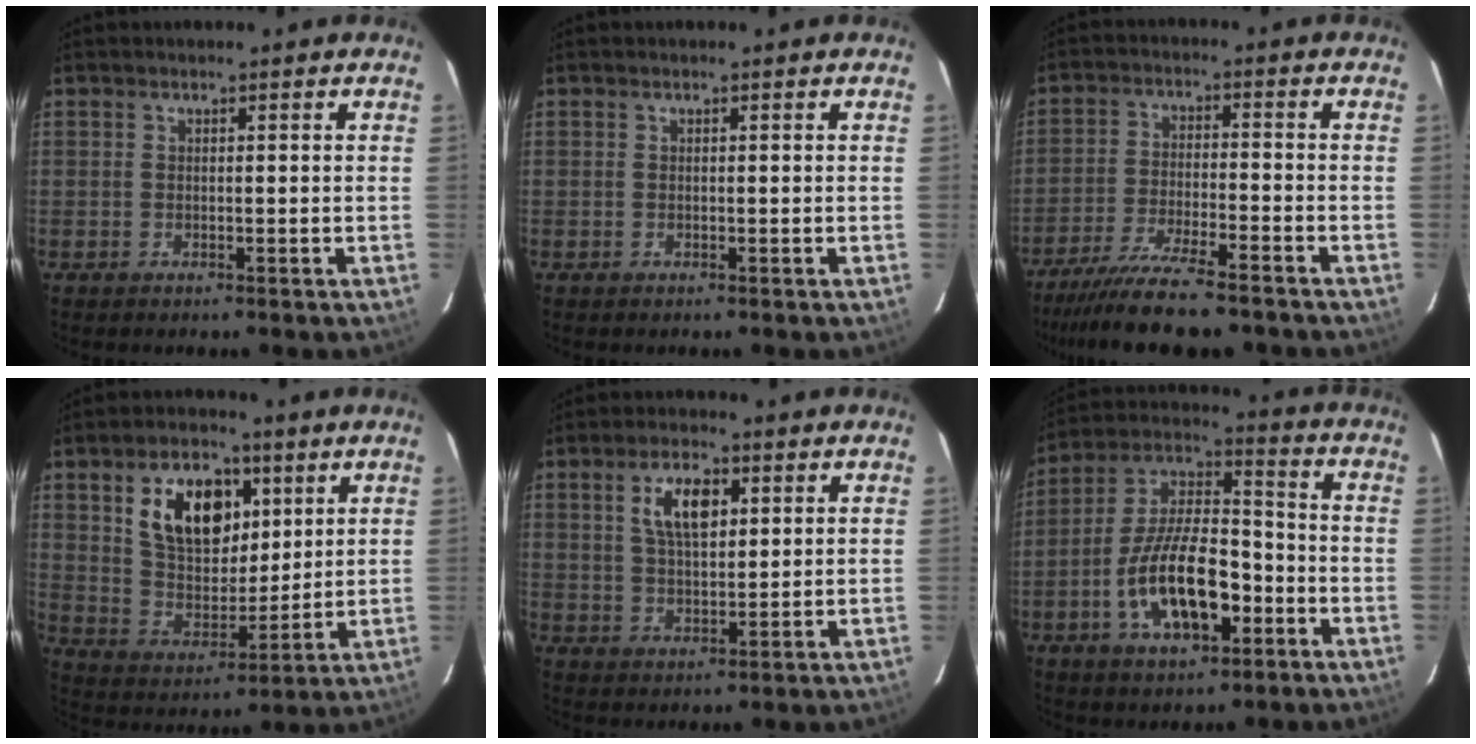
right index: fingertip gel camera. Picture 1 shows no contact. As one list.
[{"total": 0.0}, {"total": 14.3, "force": [-12.2, 1.7, 7.1], "torque": [-0.160, -0.033, -0.206]}, {"total": 14.9, "force": [5.9, 9.0, 10.3], "torque": [-0.182, 0.014, 0.115]}, {"total": 7.7, "force": [2.8, 3.4, 6.3], "torque": [-0.116, 0.011, 0.052]}, {"total": 16.5, "force": [-6.0, 7.2, 13.6], "torque": [-0.265, 0.006, -0.101]}]